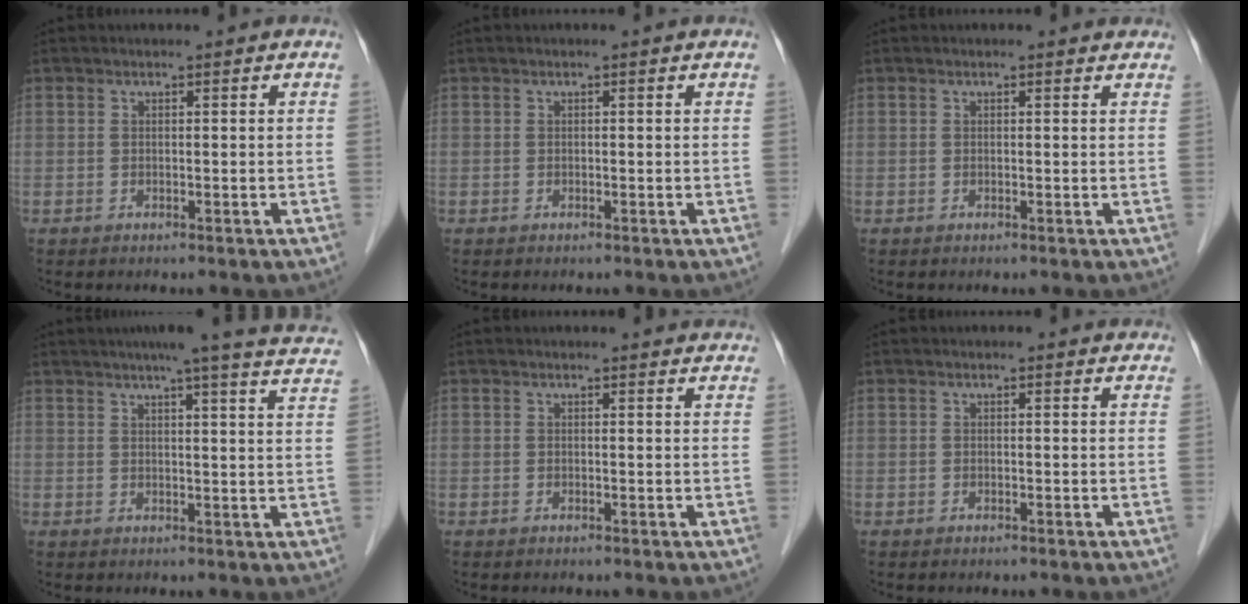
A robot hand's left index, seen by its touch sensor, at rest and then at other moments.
{"total": 0.0}
{"total": 1.1, "force": [1.0, 0.5, 0.2], "torque": [-0.007, -0.002, 0.000]}
{"total": 18.7, "force": [16.8, 0.3, 8.2], "torque": [-0.105, -0.020, 0.185]}
{"total": 2.2, "force": [2.2, 0.4, 0.3], "torque": [-0.009, -0.004, 0.012]}
{"total": 0.6, "force": [0.5, 0.4, 0.1], "torque": [-0.005, -0.002, -0.003]}